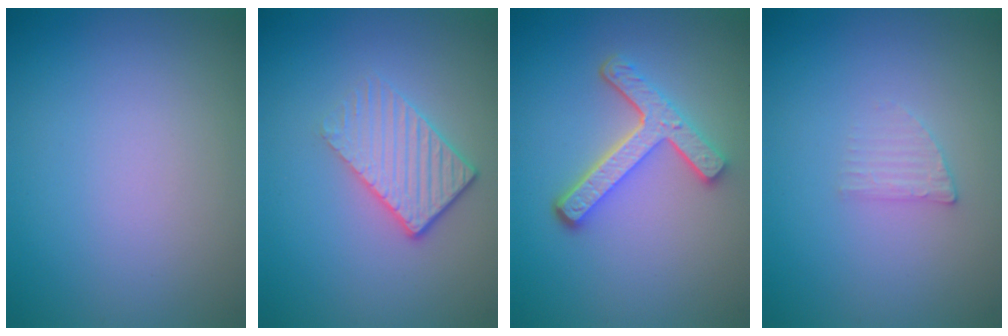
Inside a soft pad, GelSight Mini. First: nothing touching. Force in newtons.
{"total": 3.3, "press": 2.7, "slide": 1.9}
{"total": 4.8, "press": 3.6, "slide": 3.2}
{"total": 1.2, "press": 1.2, "slide": 0.3}